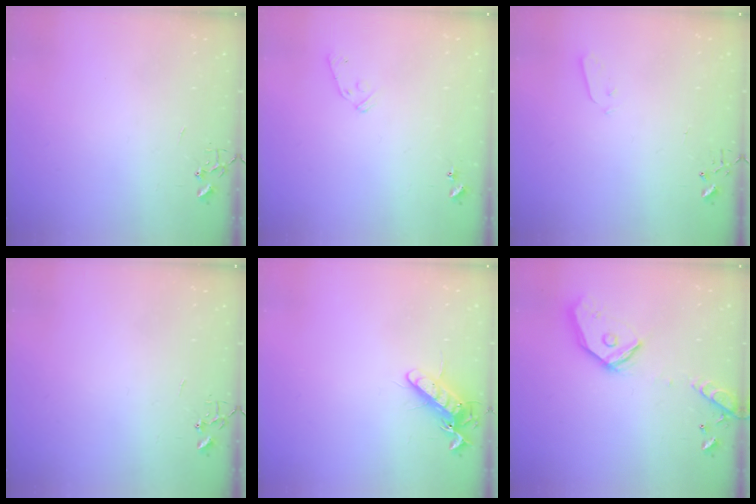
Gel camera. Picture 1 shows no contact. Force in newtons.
{"total": 8.0, "press": 7.9, "slide": 0.7}
{"total": 2.5, "press": 2.5, "slide": 0.4}
{"total": 0.0}
{"total": 11.7, "press": 11.6, "slide": 1.7}
{"total": 17.6, "press": 17.4, "slide": 2.7}